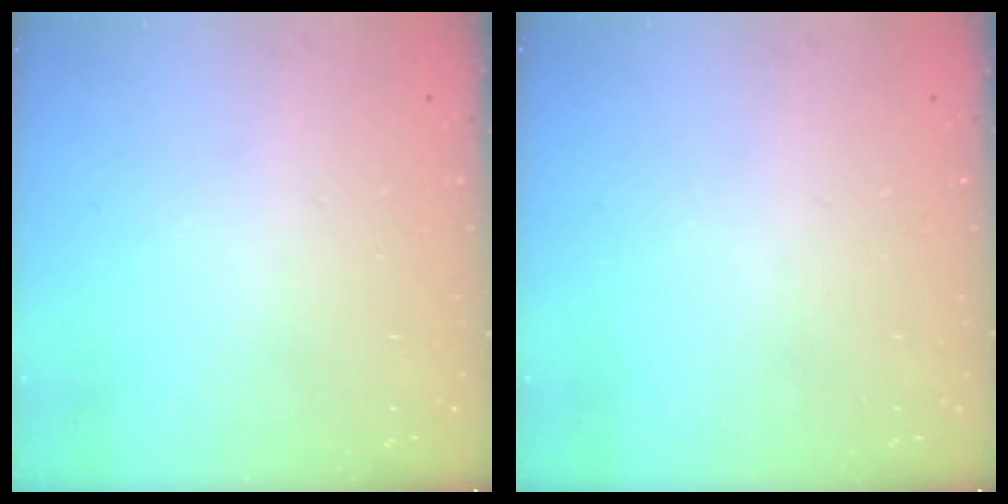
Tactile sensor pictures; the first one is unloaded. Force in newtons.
{"total": 0.0}